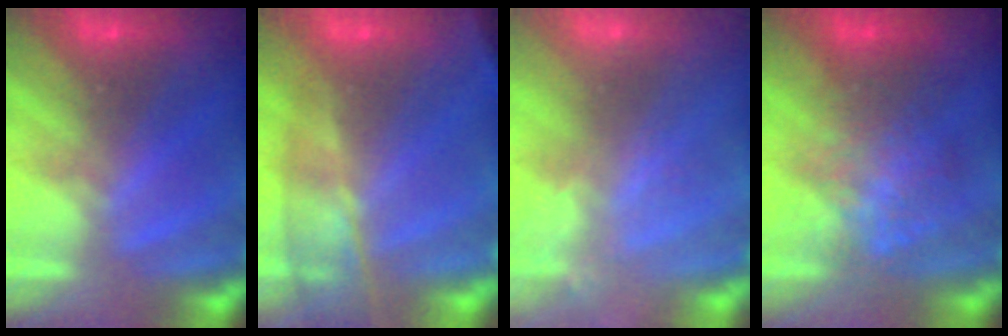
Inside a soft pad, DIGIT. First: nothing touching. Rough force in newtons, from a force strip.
{"total": 7.8}
{"total": 2.2}
{"total": 2.3}